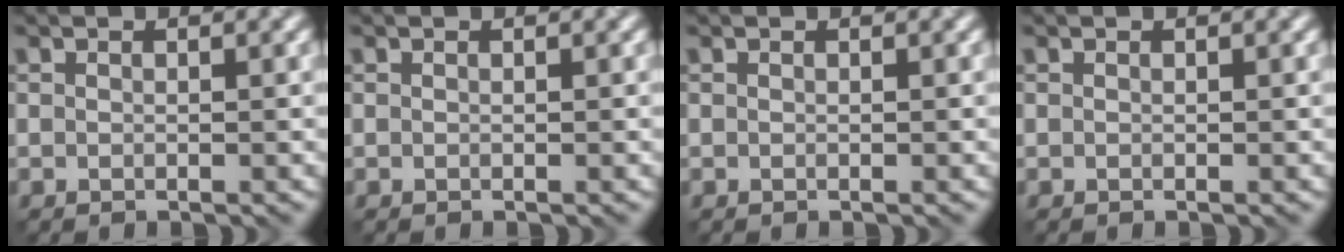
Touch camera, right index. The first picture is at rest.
{"total": 0.0}
{"total": 0.0}
{"total": 0.0}